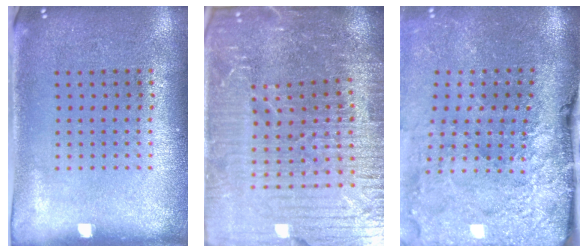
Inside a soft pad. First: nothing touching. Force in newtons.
{"total": 6.3, "press": 5.6, "slide": 3.0}
{"total": 4.9, "press": 3.8, "slide": 3.0}